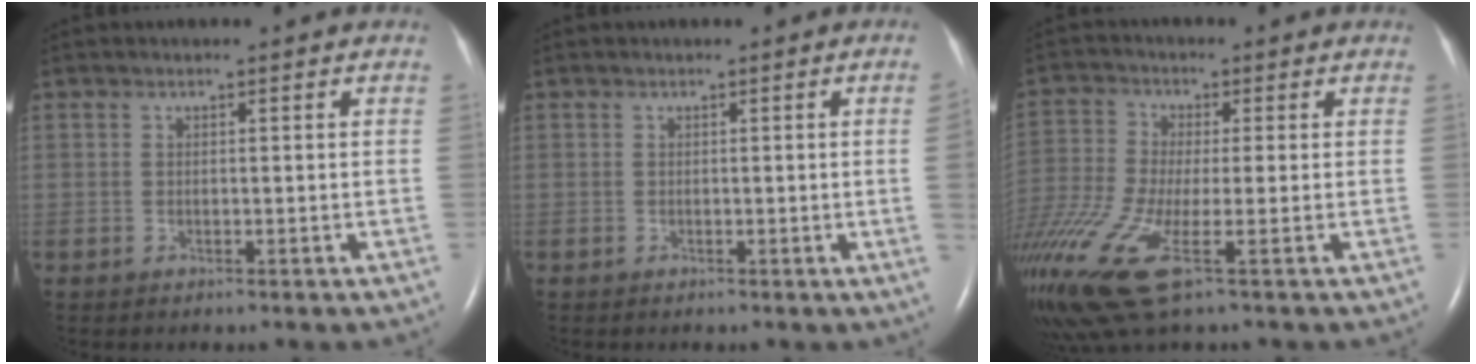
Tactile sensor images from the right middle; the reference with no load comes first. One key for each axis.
{"total": 2.0, "fx": 0.0, "fy": -1.0, "fz": 1.8, "tx": -0.018, "ty": -0.002, "tz": 0.001}
{"total": 12.9, "fx": -6.9, "fy": 2.4, "fz": 10.6, "tx": -0.275, "ty": -0.033, "tz": -0.135}